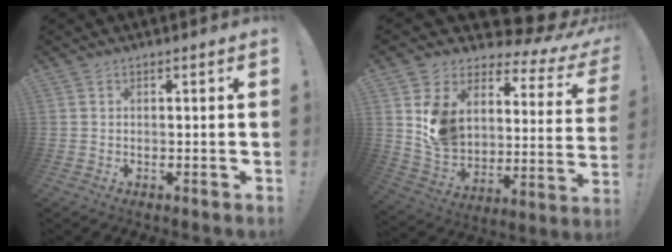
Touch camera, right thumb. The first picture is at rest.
{"total": 10.1, "force": [4.4, 6.7, 6.2], "torque": [-0.105, -0.050, 0.075]}